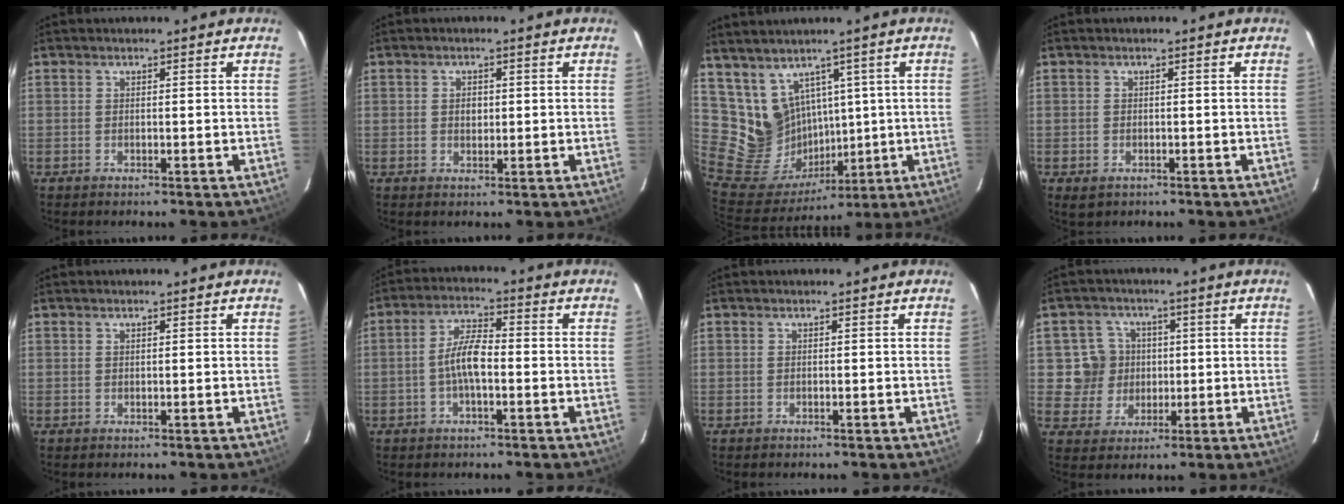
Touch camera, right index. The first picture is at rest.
{"total": 2.1, "force": [0.2, 1.6, 1.2], "torque": [-0.020, 0.004, 0.003]}
{"total": 12.8, "force": [5.8, 10.5, 4.4], "torque": [-0.109, 0.003, 0.144]}
{"total": 1.8, "force": [-0.7, 1.5, 0.8], "torque": [-0.013, -0.003, -0.009]}
{"total": 0.0}
{"total": 6.1, "force": [-1.4, 2.0, 5.6], "torque": [-0.113, 0.012, -0.027]}
{"total": 0.0}
{"total": 7.1, "force": [0.5, 7.1, 0.8], "torque": [-0.027, 0.011, 0.009]}